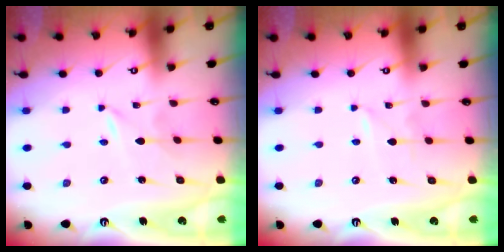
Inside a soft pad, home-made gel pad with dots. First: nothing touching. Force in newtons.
{"total": 0.0}